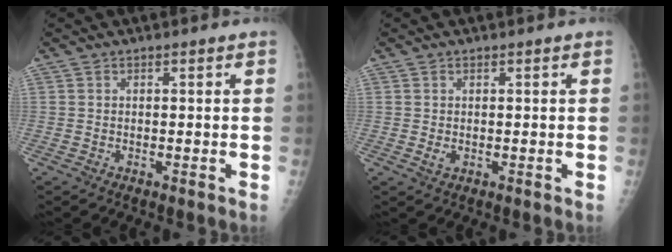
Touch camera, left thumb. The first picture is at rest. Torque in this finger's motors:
{"motor_torque": [-0.07, 0.00, -0.03, -0.05, 0.00]}